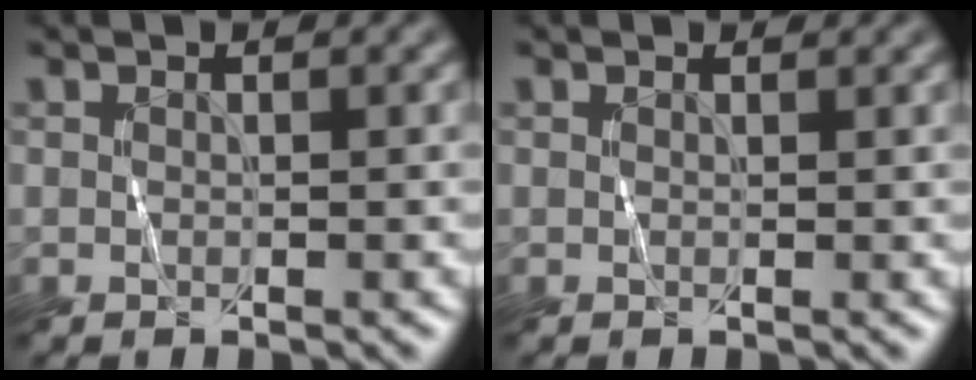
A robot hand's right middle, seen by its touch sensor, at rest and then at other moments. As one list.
[{"total": 0.6, "force": [0.6, 0.1, 0.1], "torque": [-0.001, 0.000, 0.009]}]